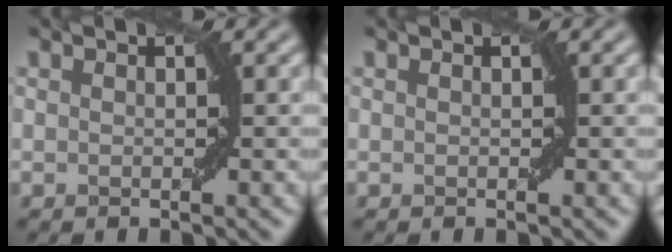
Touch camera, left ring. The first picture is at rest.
{"total": 0.0}